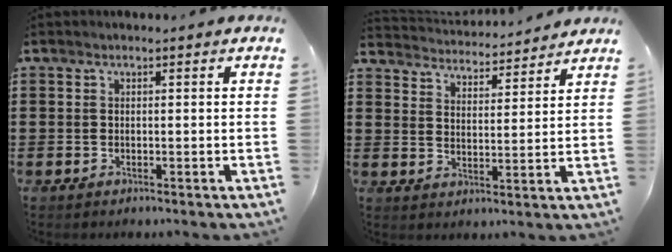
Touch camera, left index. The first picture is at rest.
{"total": 3.8, "force": [3.8, -0.2, -0.2], "torque": [-0.017, -0.030, 0.063]}